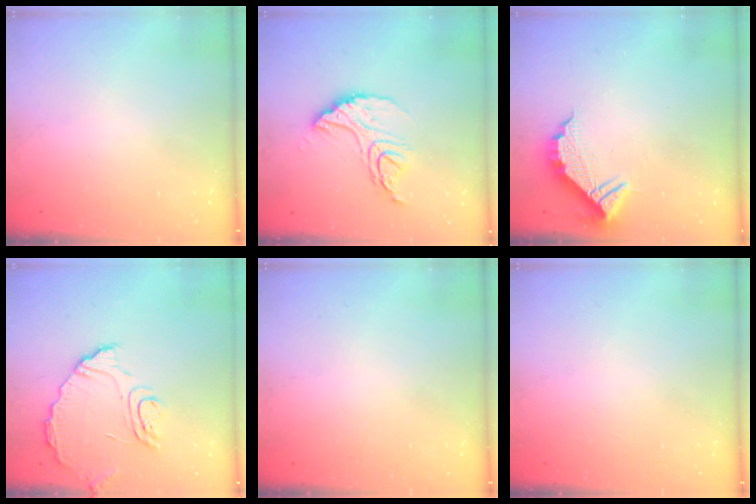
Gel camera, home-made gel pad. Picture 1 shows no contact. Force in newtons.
{"total": 13.2, "press": 13.2, "slide": 0.7}
{"total": 9.5, "press": 9.4, "slide": 0.9}
{"total": 8.7, "press": 8.6, "slide": 0.8}
{"total": 0.0}
{"total": 0.0}